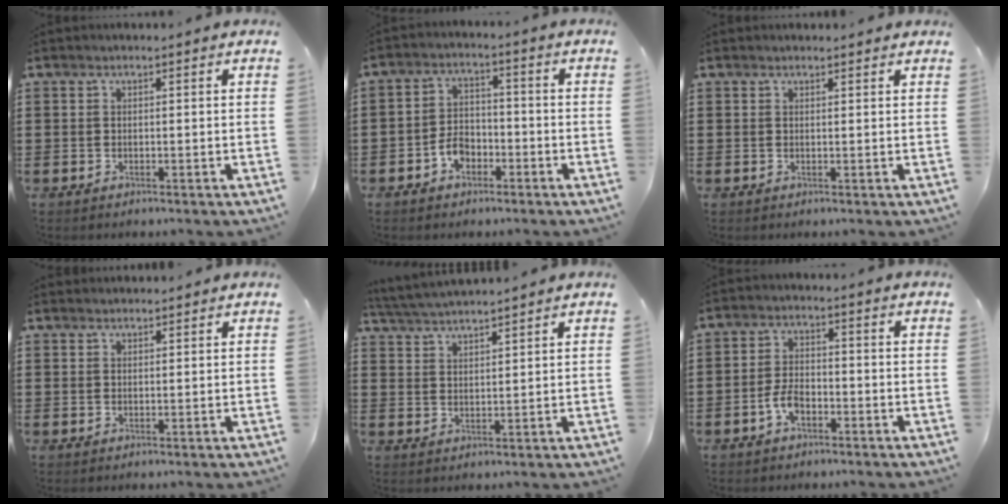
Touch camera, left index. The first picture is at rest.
{"total": 4.2, "force": [-2.3, 2.8, 2.2], "torque": [-0.047, 0.006, -0.047]}
{"total": 0.9, "force": [0.8, 0.1, 0.2], "torque": [-0.004, 0.000, 0.017]}
{"total": 1.3, "force": [1.3, 0.2, 0.1], "torque": [-0.005, 0.001, 0.025]}
{"total": 3.5, "force": [3.4, -0.3, 0.5], "torque": [-0.022, -0.012, 0.061]}
{"total": 3.9, "force": [-1.8, 1.9, 2.9], "torque": [-0.073, -0.002, -0.039]}